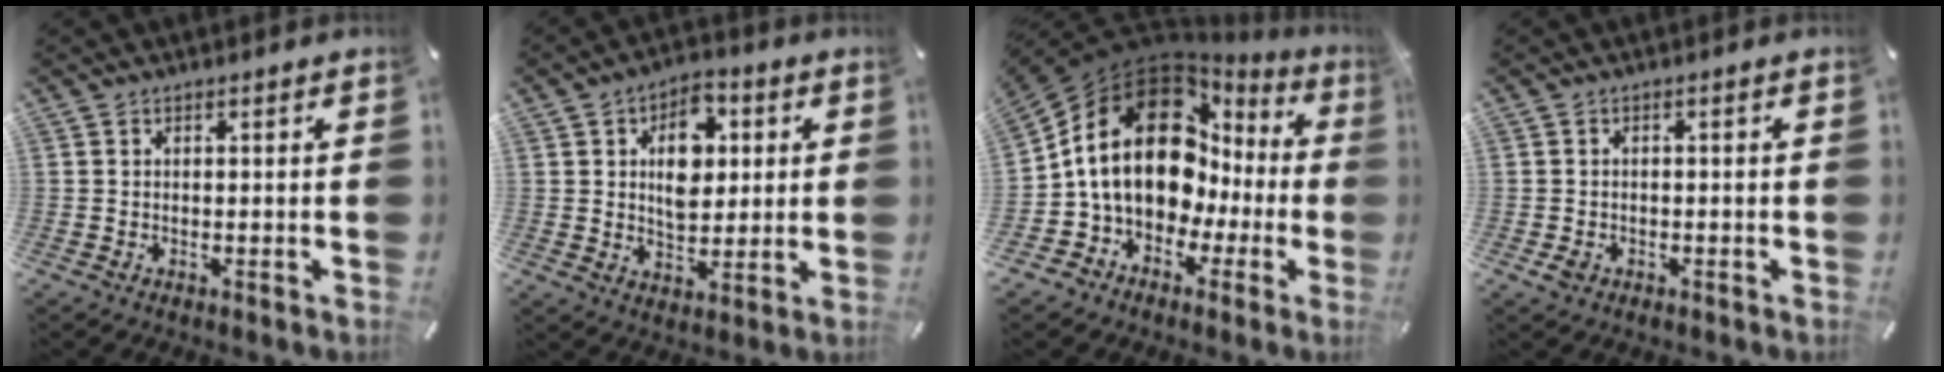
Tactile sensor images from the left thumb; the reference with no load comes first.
{"total": 11.0, "force": [2.7, 7.9, 7.2], "torque": [-0.095, 0.000, 0.043]}
{"total": 20.8, "force": [4.3, 15.2, 13.5], "torque": [-0.255, -0.030, 0.077]}
{"total": 1.9, "force": [-0.9, 1.3, 1.0], "torque": [-0.019, 0.003, -0.016]}